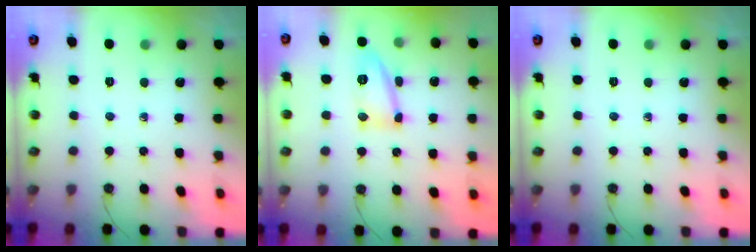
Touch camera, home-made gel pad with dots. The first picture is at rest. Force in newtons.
{"total": 12.4, "press": 12.4, "slide": 0.9}
{"total": 0.0}